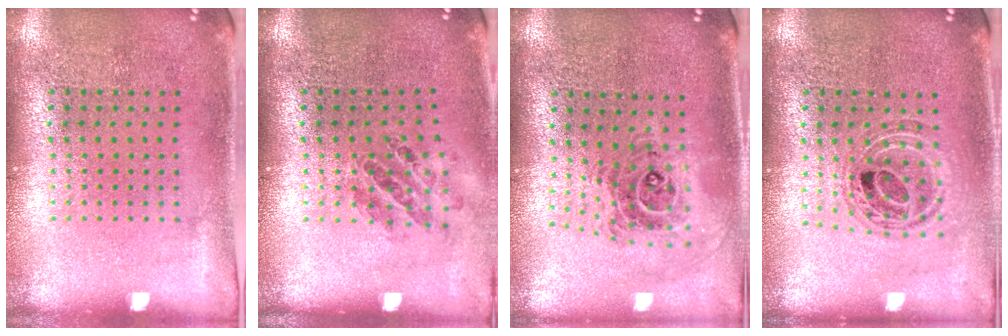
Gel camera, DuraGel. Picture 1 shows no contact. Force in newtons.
{"total": 0.9, "press": 0.9, "slide": 0.1}
{"total": 1.0, "press": 1.0, "slide": 0.3}
{"total": 0.9, "press": 0.9, "slide": 0.2}